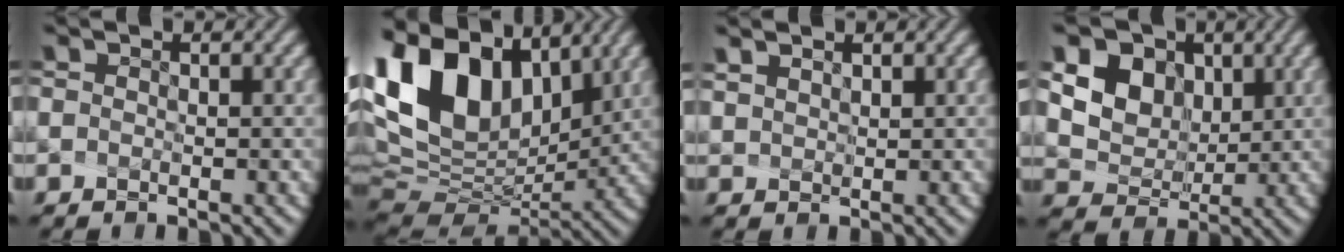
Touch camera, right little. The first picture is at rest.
{"total": 14.9, "force": [7.1, 8.9, 9.6], "torque": [-0.212, 0.022, 0.130]}
{"total": 1.6, "force": [1.5, 0.5, 0.4], "torque": [-0.008, 0.010, 0.017]}
{"total": 11.5, "force": [5.6, 8.8, 4.8], "torque": [-0.120, 0.024, 0.101]}